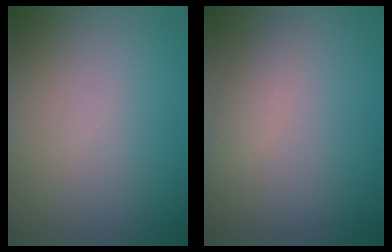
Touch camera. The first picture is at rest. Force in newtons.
{"total": 1.4, "press": 1.4, "slide": 0.1}